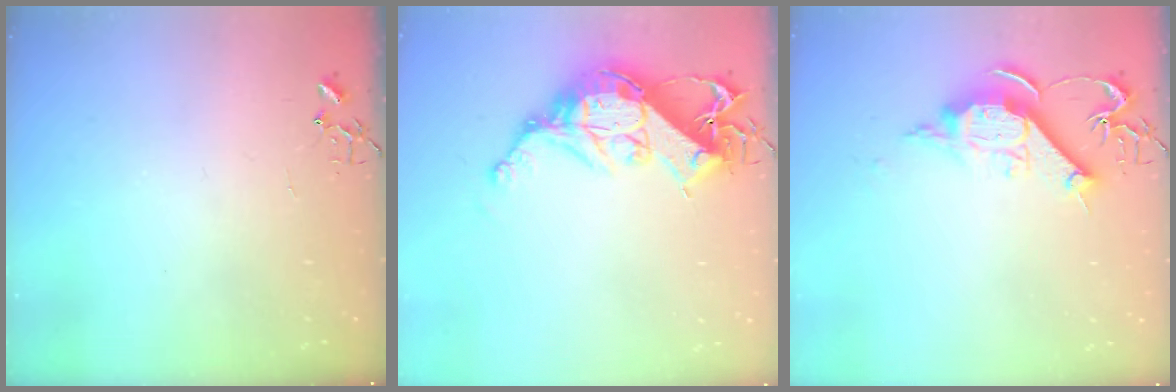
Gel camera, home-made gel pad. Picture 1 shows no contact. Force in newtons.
{"total": 15.8, "press": 15.7, "slide": 1.2}
{"total": 12.1, "press": 12.0, "slide": 1.3}